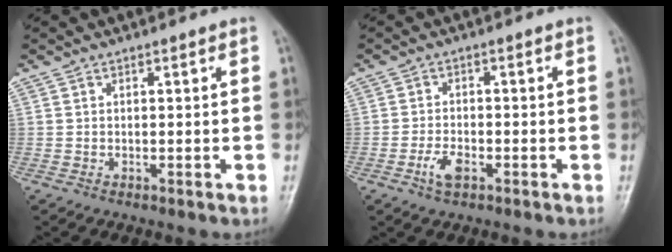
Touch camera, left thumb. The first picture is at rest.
{"total": 3.6, "force": [-1.8, 1.8, 2.6], "torque": [-0.054, 0.009, -0.035]}